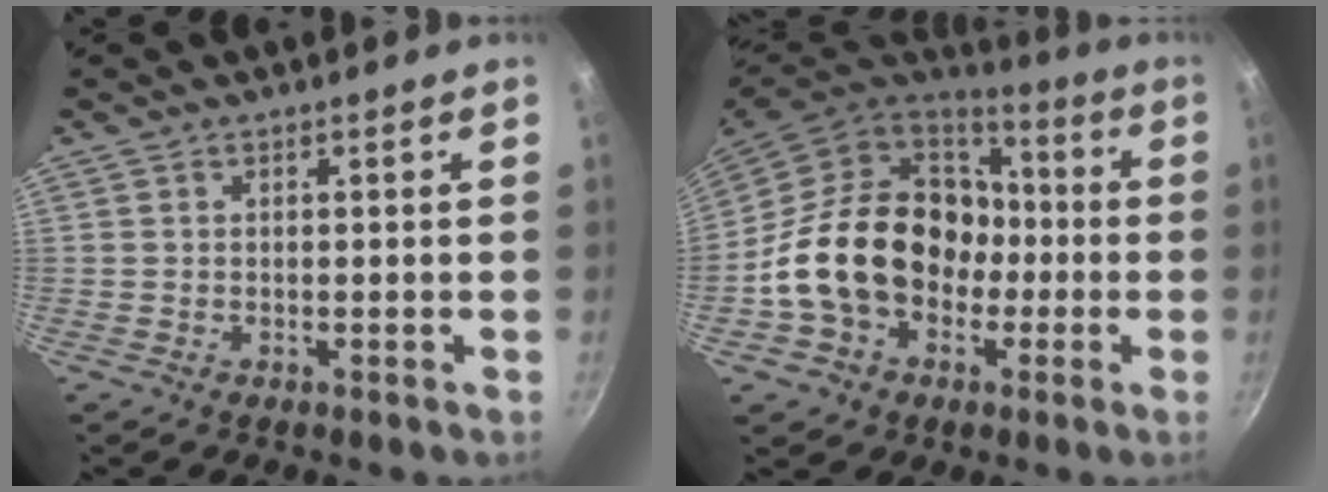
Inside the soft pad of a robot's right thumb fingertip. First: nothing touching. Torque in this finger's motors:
{"motor_torque": [1.02, 0.86, 1.44, -1.32, 0.45]}